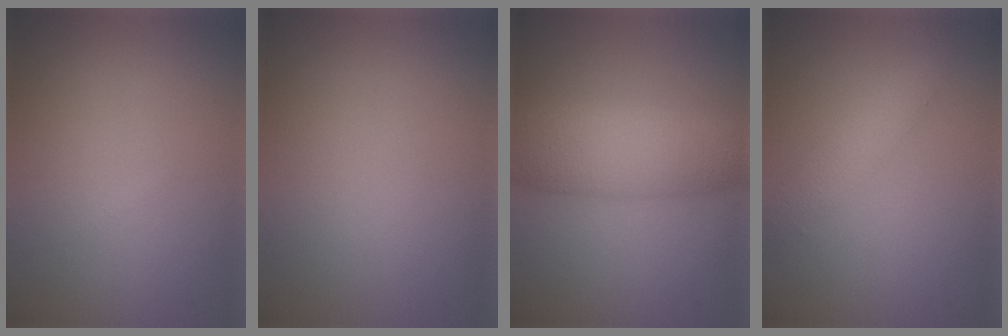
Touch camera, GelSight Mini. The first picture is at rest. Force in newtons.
{"total": 0.0}
{"total": 6.7, "press": 6.7, "slide": 0.1}
{"total": 2.5, "press": 2.5, "slide": 0.1}